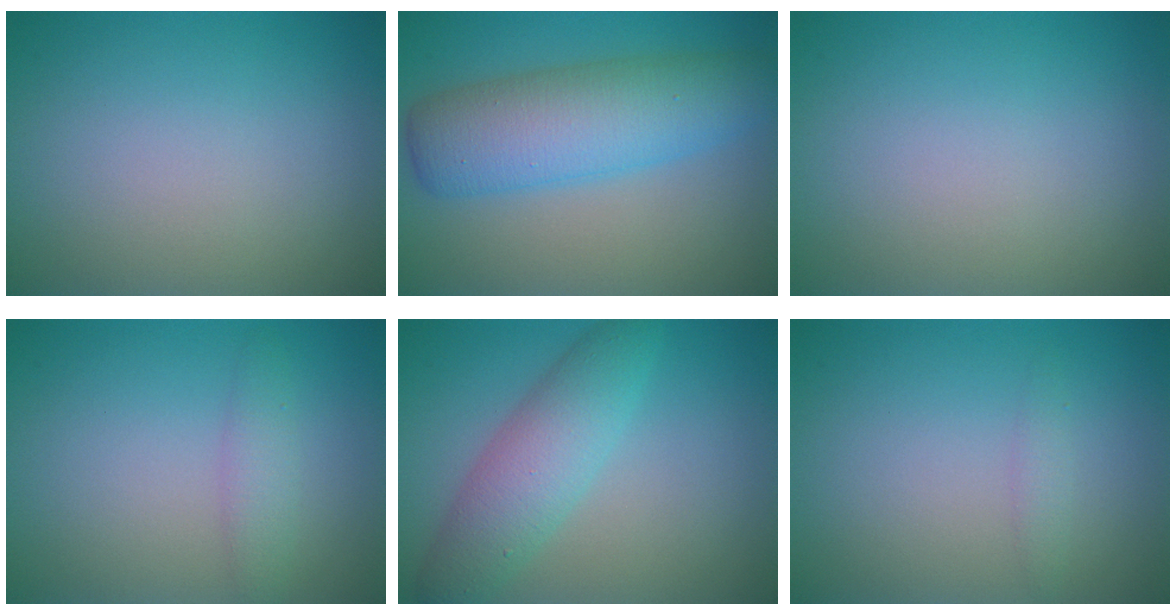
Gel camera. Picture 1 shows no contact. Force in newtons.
{"total": 7.6, "press": 7.6, "slide": 0.1}
{"total": 0.0}
{"total": 1.8, "press": 1.8, "slide": 0.1}
{"total": 4.8, "press": 4.8, "slide": 0.0}
{"total": 1.0, "press": 1.0, "slide": 0.0}